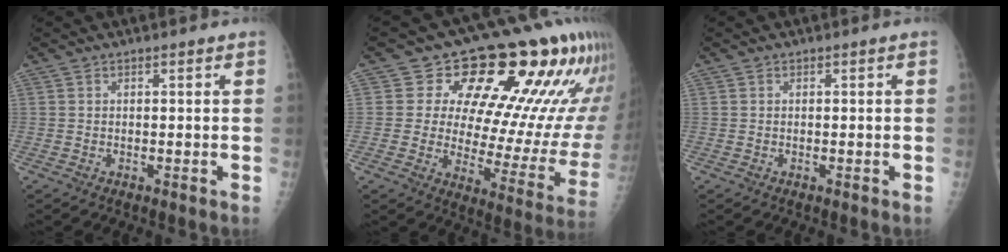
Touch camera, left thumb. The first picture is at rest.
{"total": 21.3, "force": [11.6, 9.2, 15.4], "torque": [-0.154, -0.057, 0.152]}
{"total": 0.0}